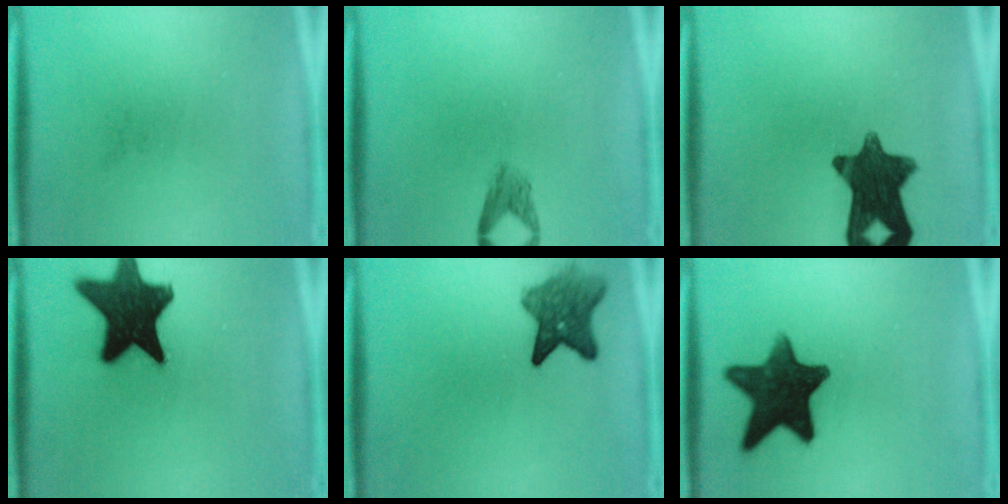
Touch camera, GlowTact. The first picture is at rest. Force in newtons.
{"total": 2.0}
{"total": 12.0}
{"total": 16.8}
{"total": 6.3}
{"total": 13.9}